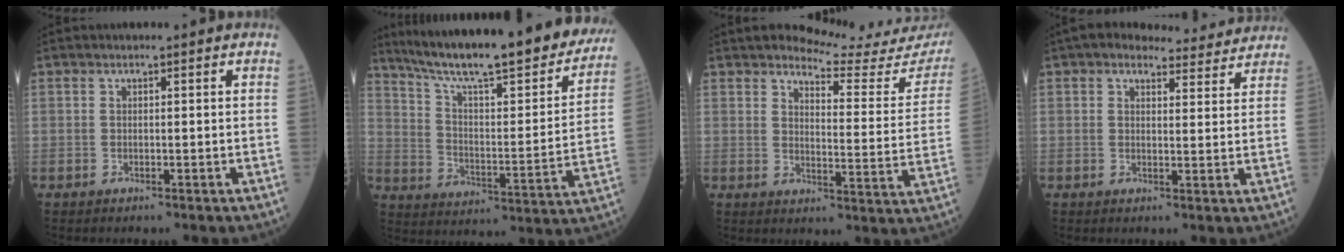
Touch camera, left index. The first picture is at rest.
{"total": 29.9, "force": [25.1, 3.9, 15.7], "torque": [-0.246, -0.048, 0.341]}
{"total": 15.6, "force": [15.2, 0.6, 3.0], "torque": [-0.036, -0.106, 0.165]}
{"total": 9.5, "force": [8.8, 2.7, 2.3], "torque": [-0.018, 0.016, 0.097]}